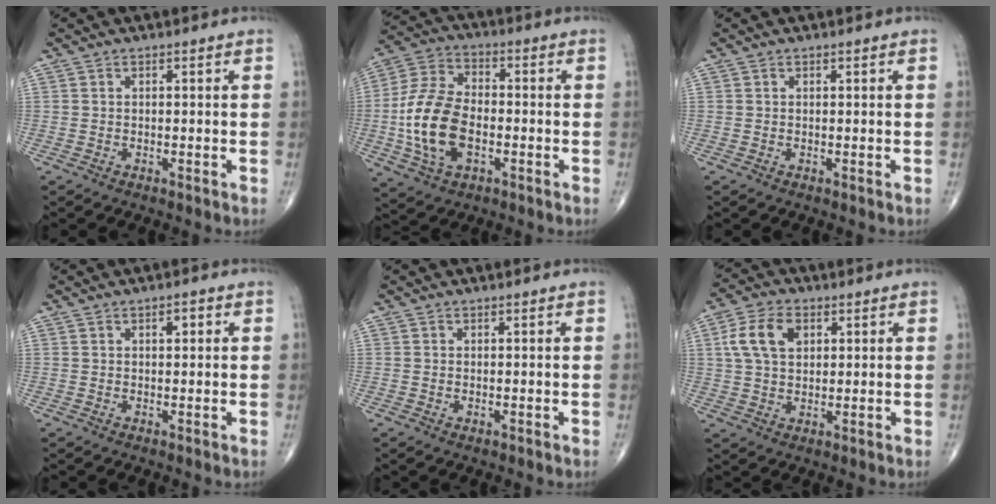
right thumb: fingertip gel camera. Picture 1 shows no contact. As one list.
[{"total": 15.1, "force": [-2.8, 9.0, 11.7], "torque": [-0.233, 0.018, -0.054]}, {"total": 0.0}, {"total": 1.8, "force": [0.6, 0.9, 1.4], "torque": [-0.016, 0.001, 0.008]}, {"total": 0.5, "force": [0.0, 0.4, 0.4], "torque": [-0.009, -0.002, 0.002]}, {"total": 8.7, "force": [2.6, 5.6, 6.0], "torque": [-0.110, 0.006, 0.047]}]